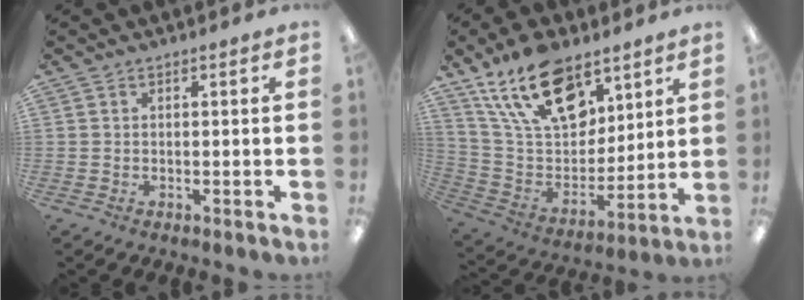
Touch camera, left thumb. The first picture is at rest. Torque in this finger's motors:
{"motor_torque": [2.19, 2.20, 1.32, -1.45, 0.15]}